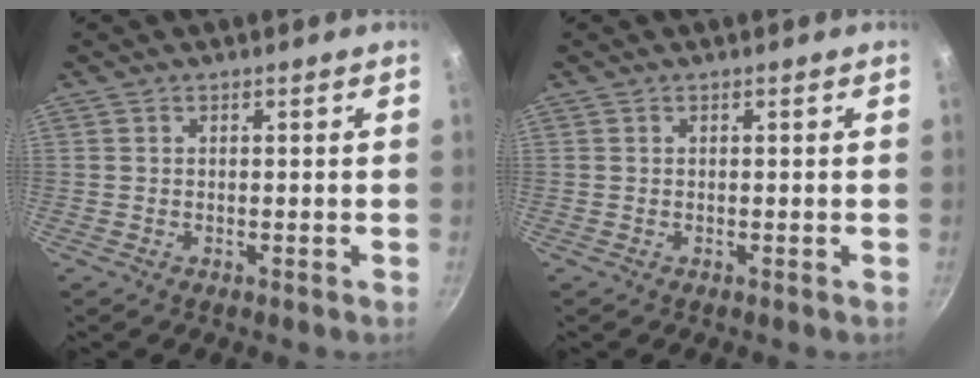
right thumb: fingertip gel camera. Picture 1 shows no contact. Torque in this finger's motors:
{"motor_torque": [0.00, 0.00, 0.00, 0.00, 0.01]}